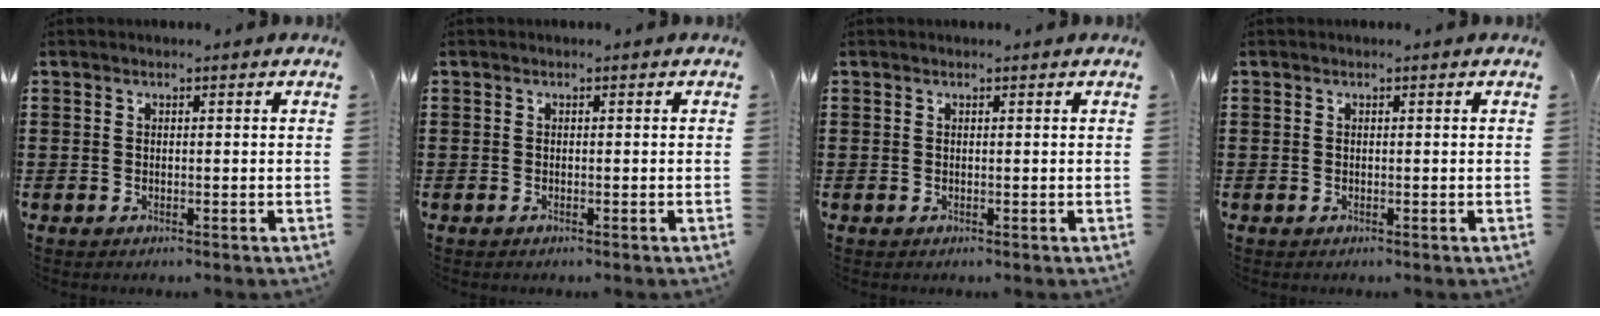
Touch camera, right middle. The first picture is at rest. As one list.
[{"total": 0.0}, {"total": 0.0}, {"total": 0.0}]